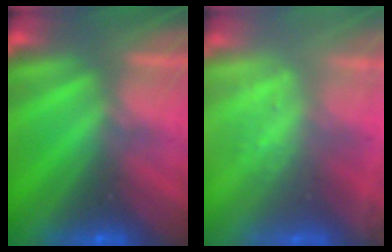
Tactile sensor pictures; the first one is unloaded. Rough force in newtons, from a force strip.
{"total": 2.4}